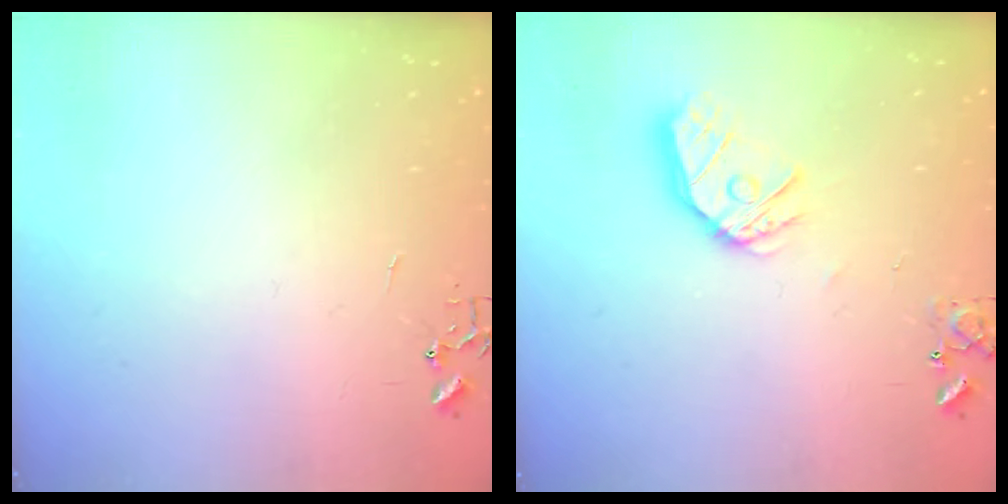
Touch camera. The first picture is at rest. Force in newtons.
{"total": 14.1, "press": 14.0, "slide": 1.7}